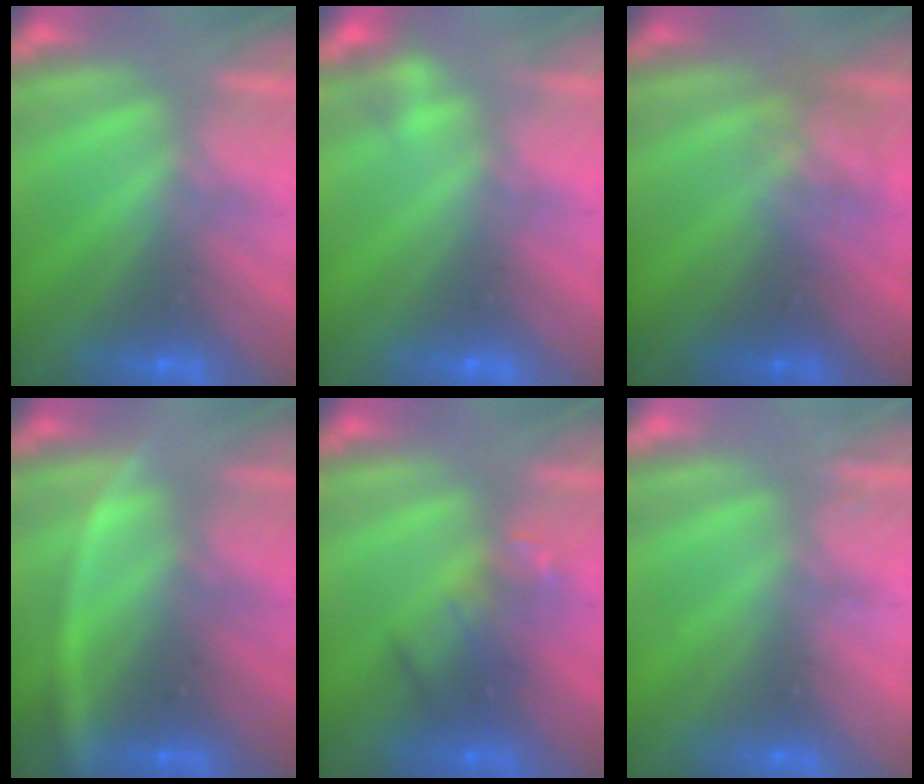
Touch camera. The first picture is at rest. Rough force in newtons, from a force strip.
{"total": 2.1}
{"total": 2.4}
{"total": 3.5}
{"total": 2.4}
{"total": 2.2}